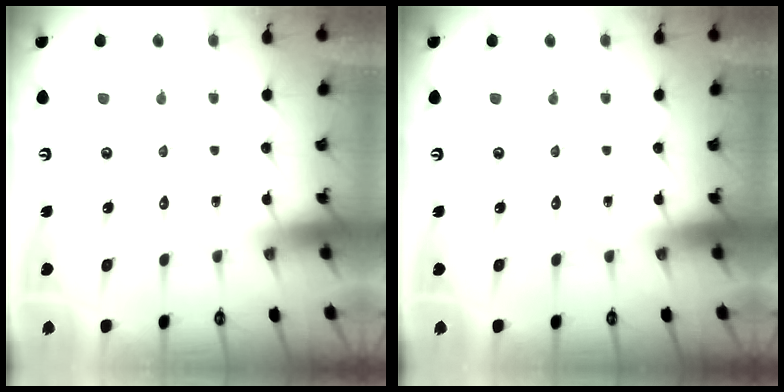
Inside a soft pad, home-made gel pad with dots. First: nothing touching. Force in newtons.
{"total": 0.0}